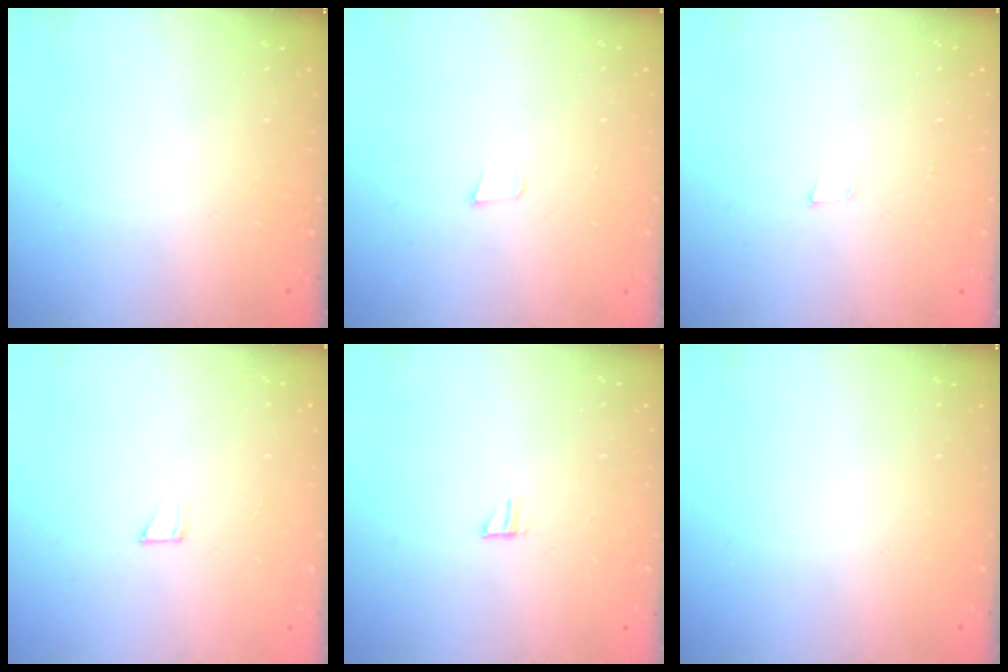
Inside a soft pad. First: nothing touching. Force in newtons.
{"total": 3.3, "press": 2.0, "slide": 2.6}
{"total": 3.4, "press": 2.2, "slide": 2.6}
{"total": 1.9, "press": 1.9, "slide": 0.1}
{"total": 5.4, "press": 5.4, "slide": 0.5}
{"total": 0.0}